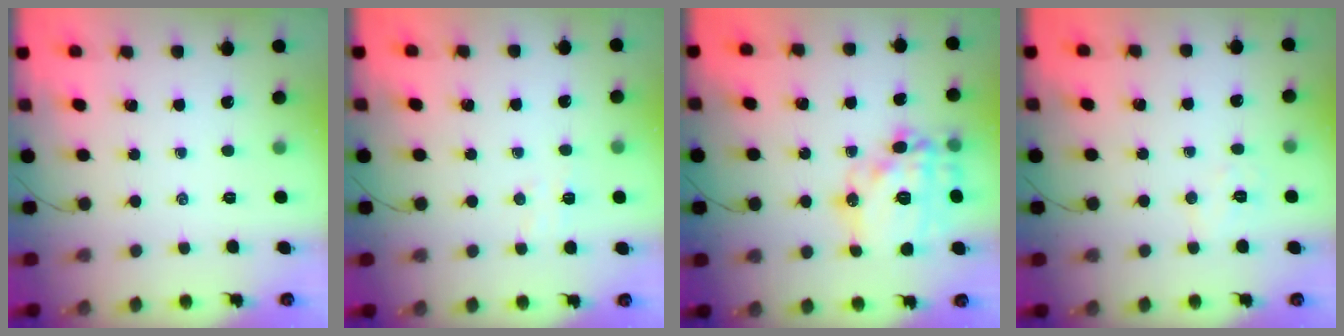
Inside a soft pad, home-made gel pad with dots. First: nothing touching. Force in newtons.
{"total": 3.6, "press": 3.5, "slide": 0.9}
{"total": 19.7, "press": 19.6, "slide": 2.1}
{"total": 4.9, "press": 4.8, "slide": 1.0}